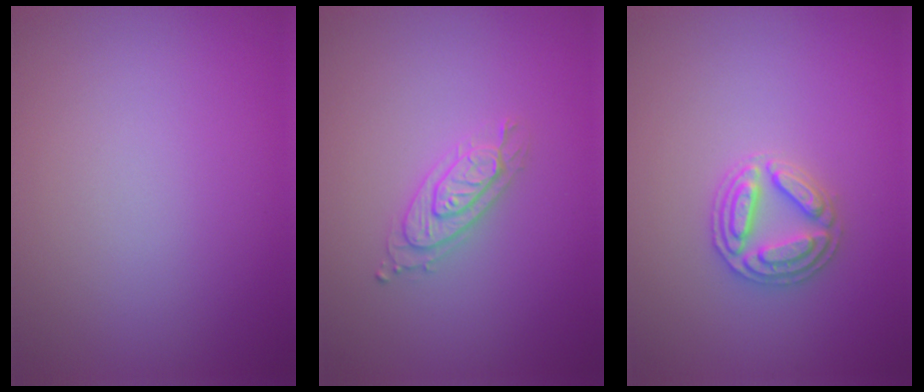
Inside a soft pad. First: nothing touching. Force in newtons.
{"total": 2.4, "press": 2.2, "slide": 0.9}
{"total": 2.9, "press": 2.9, "slide": 0.2}